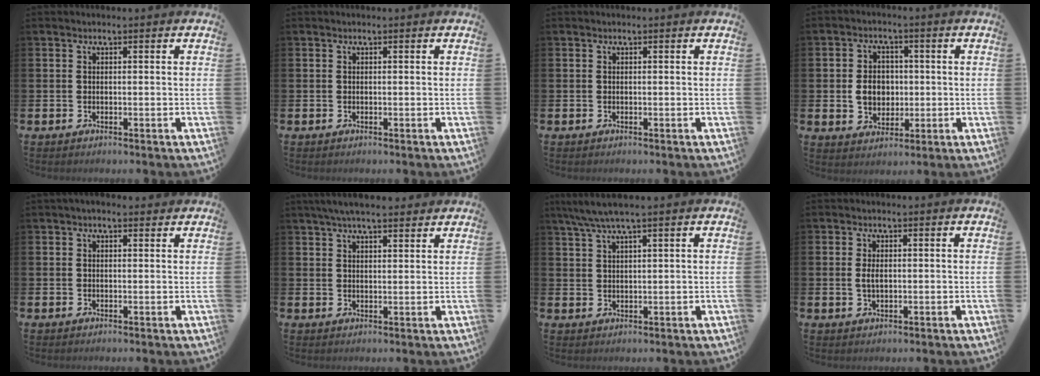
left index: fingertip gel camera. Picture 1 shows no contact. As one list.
[{"total": 0.0}, {"total": 0.0}, {"total": 5.0, "force": [0.0, 4.3, 2.6], "torque": [-0.039, 0.006, -0.009]}, {"total": 1.1, "force": [0.8, 0.5, 0.5], "torque": [-0.008, 0.007, 0.012]}, {"total": 4.8, "force": [4.3, 0.9, 2.0], "torque": [-0.046, -0.008, 0.078]}, {"total": 4.0, "force": [3.1, 0.0, 2.6], "torque": [-0.060, -0.003, 0.057]}, {"total": 1.7, "force": [0.1, 0.9, 1.4], "torque": [-0.023, 0.004, -0.001]}]